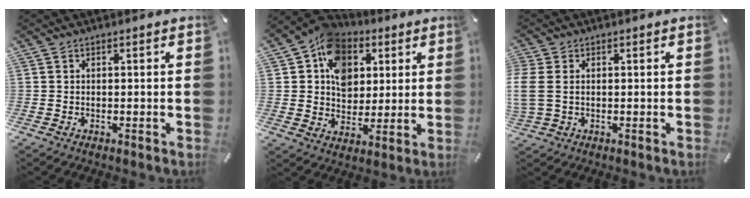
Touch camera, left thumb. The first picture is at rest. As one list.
[{"total": 12.3, "force": [4.2, 10.1, 5.7], "torque": [-0.098, -0.009, 0.081]}, {"total": 4.1, "force": [0.4, 3.0, 2.8], "torque": [-0.075, -0.002, 0.004]}]